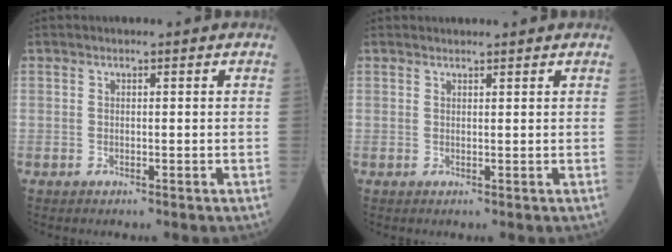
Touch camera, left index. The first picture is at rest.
{"total": 2.2, "force": [2.1, 0.3, 0.3], "torque": [-0.003, 0.015, 0.030]}